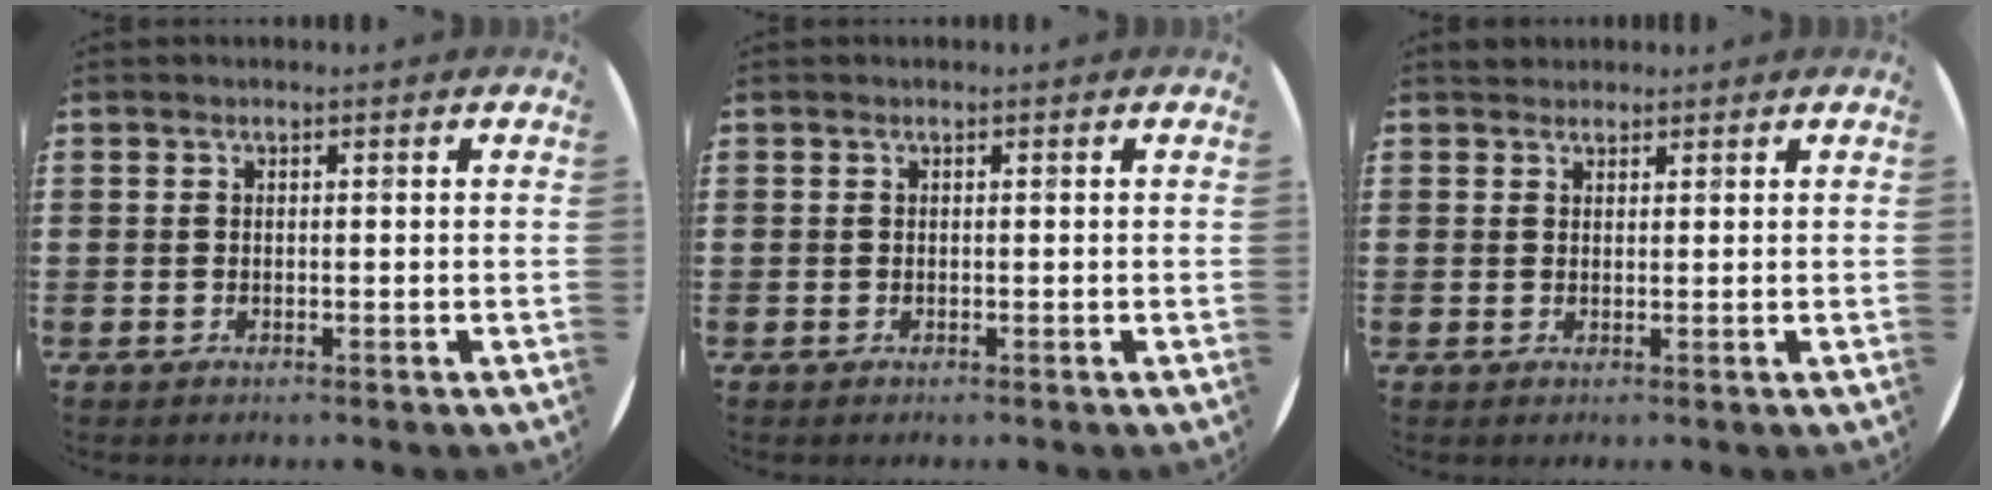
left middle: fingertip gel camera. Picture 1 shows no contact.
{"total": 0.0}
{"total": 1.4, "force": [1.3, 0.5, 0.0], "torque": [0.006, 0.000, 0.025]}